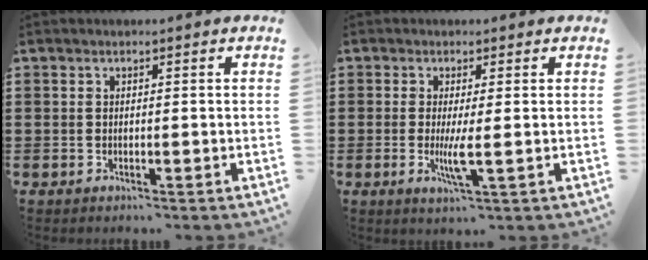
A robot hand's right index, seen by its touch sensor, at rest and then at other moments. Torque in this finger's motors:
{"motor_torque": [0.16, 0.17, 0.32, 0.05]}